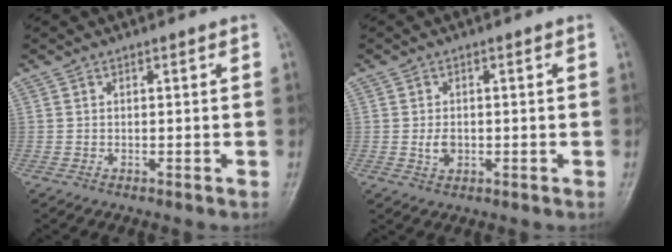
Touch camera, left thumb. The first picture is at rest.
{"total": 2.7, "force": [-0.3, 1.9, 1.8], "torque": [-0.028, 0.000, -0.003]}